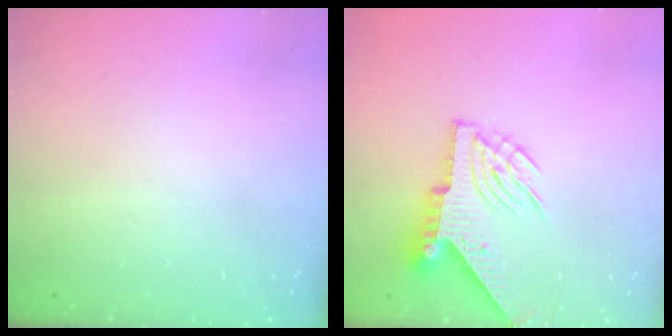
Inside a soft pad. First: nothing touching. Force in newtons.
{"total": 7.8, "press": 7.7, "slide": 1.3}